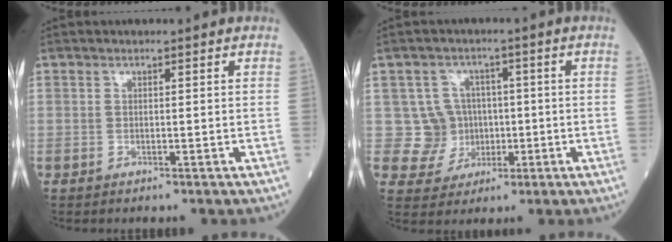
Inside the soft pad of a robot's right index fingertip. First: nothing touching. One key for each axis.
{"total": 6.0, "fx": 0.1, "fy": 6.0, "fz": 0.2, "tx": 0.003, "ty": 0.015, "tz": 0.006}